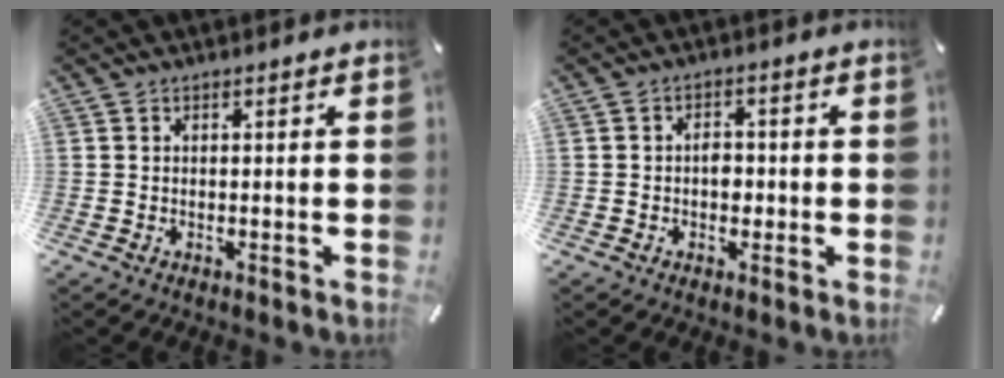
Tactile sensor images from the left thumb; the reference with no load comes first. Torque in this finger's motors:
{"motor_torque": [0.56, 0.47, 0.10, -0.11, 0.00]}